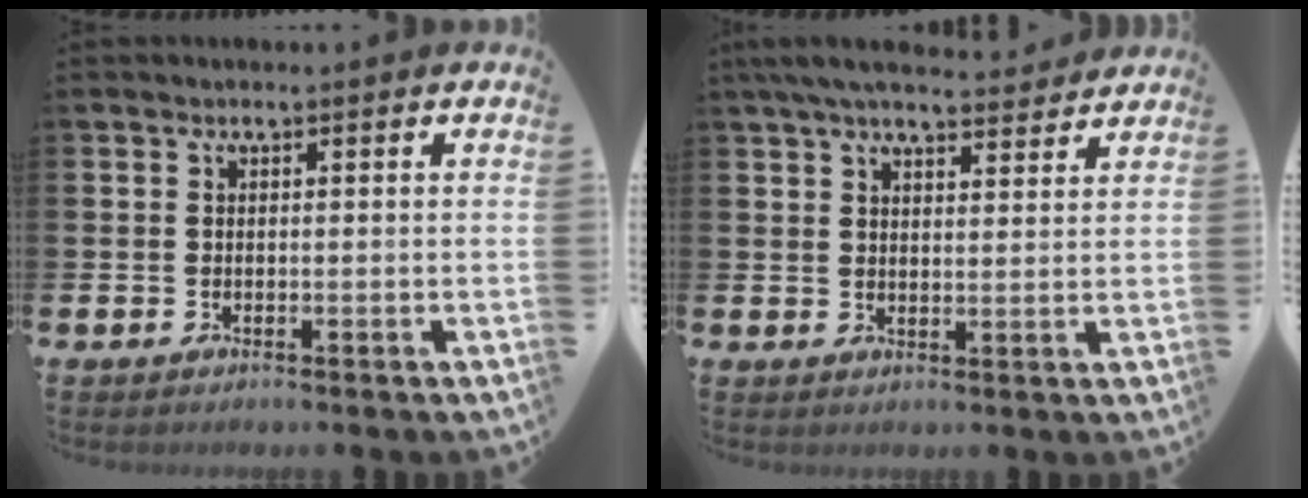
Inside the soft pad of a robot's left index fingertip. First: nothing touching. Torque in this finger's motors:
{"motor_torque": [0.84, -0.72, 0.72, 0.21]}